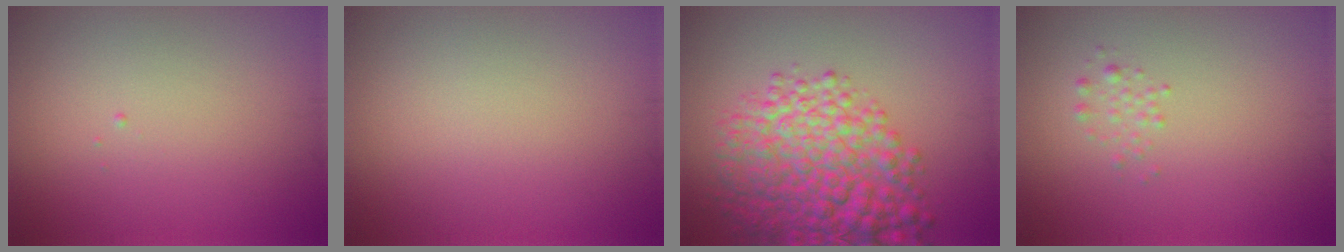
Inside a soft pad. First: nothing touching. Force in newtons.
{"total": 0.0}
{"total": 8.9, "press": 8.9, "slide": 0.3}
{"total": 1.0, "press": 1.0, "slide": 0.0}